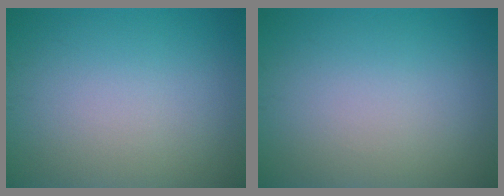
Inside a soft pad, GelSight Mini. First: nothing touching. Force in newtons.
{"total": 0.0}